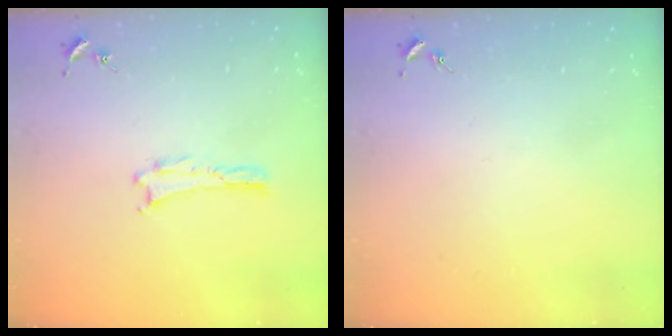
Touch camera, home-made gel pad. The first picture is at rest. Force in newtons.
{"total": 0.0}